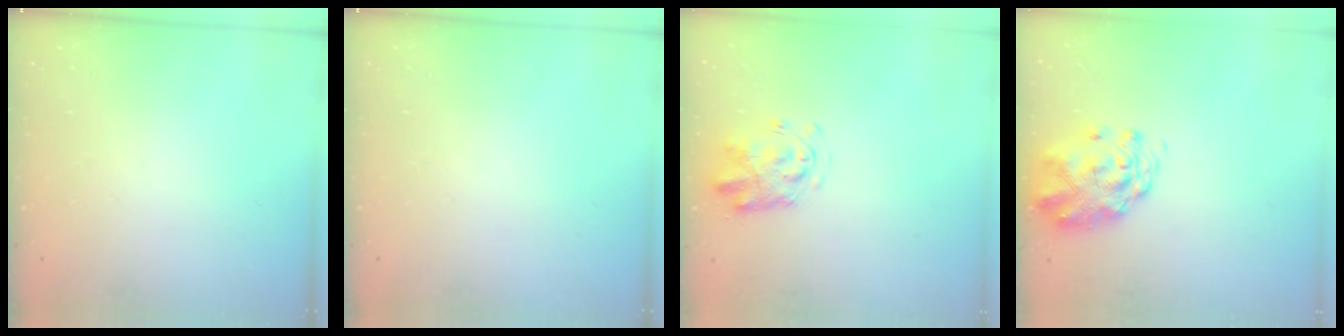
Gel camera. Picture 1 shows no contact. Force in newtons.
{"total": 0.0}
{"total": 3.4, "press": 3.4, "slide": 0.8}
{"total": 3.0, "press": 2.8, "slide": 1.1}